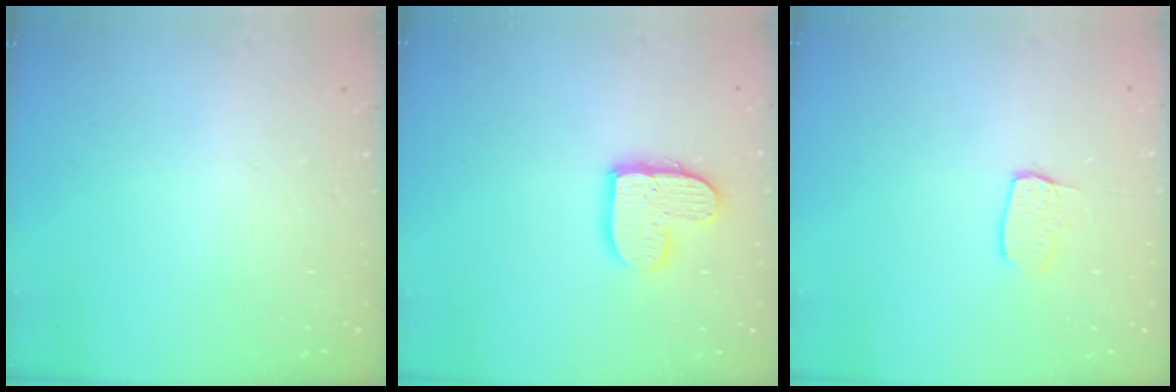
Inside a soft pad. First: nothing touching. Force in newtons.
{"total": 10.8, "press": 10.7, "slide": 0.9}
{"total": 6.3, "press": 6.3, "slide": 0.2}